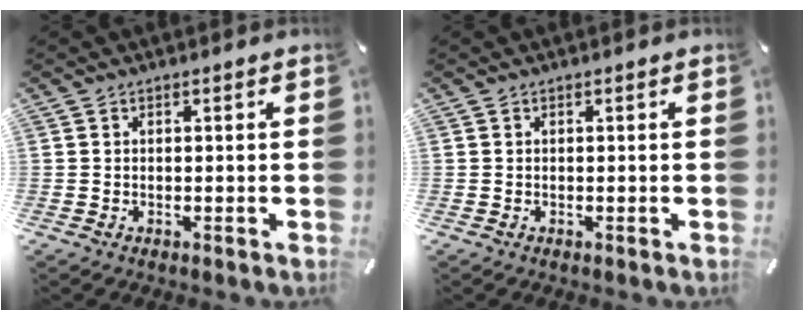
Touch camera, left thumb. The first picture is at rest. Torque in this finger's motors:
{"motor_torque": [0.03, 0.03, -0.01, -0.01, 0.00]}